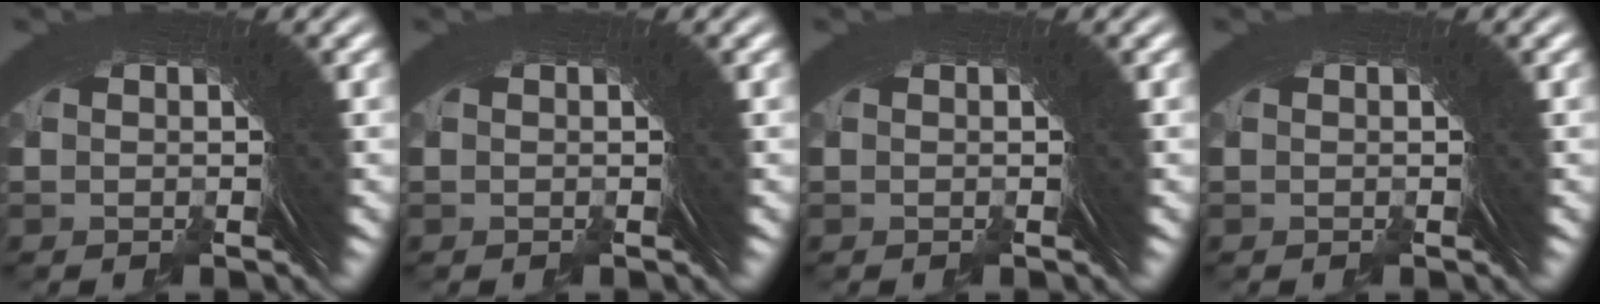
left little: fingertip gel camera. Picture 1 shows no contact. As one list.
[{"total": 0.0}, {"total": 0.0}, {"total": 0.0}]